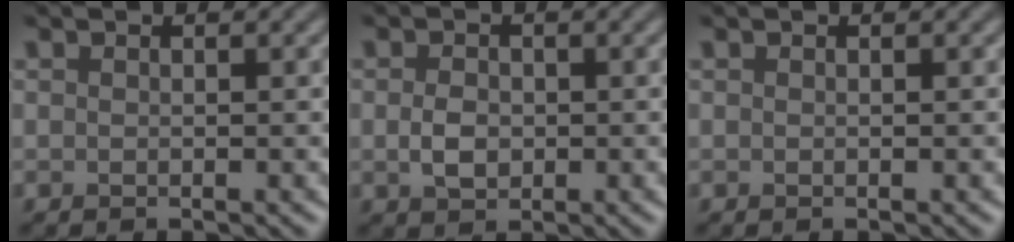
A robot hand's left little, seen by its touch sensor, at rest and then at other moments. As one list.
[{"total": 2.3, "force": [-0.3, 1.7, 1.5], "torque": [-0.032, -0.002, -0.009]}, {"total": 0.0}]